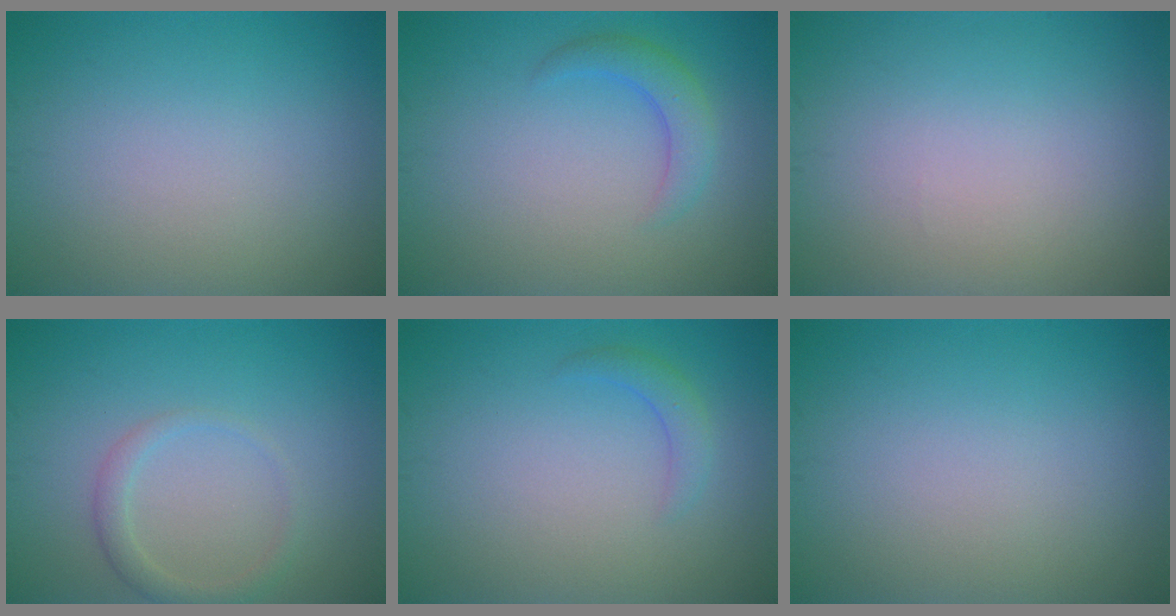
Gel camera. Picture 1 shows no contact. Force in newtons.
{"total": 2.5, "press": 2.5, "slide": 0.2}
{"total": 0.0}
{"total": 1.7, "press": 1.7, "slide": 0.1}
{"total": 1.6, "press": 1.6, "slide": 0.0}
{"total": 0.0}